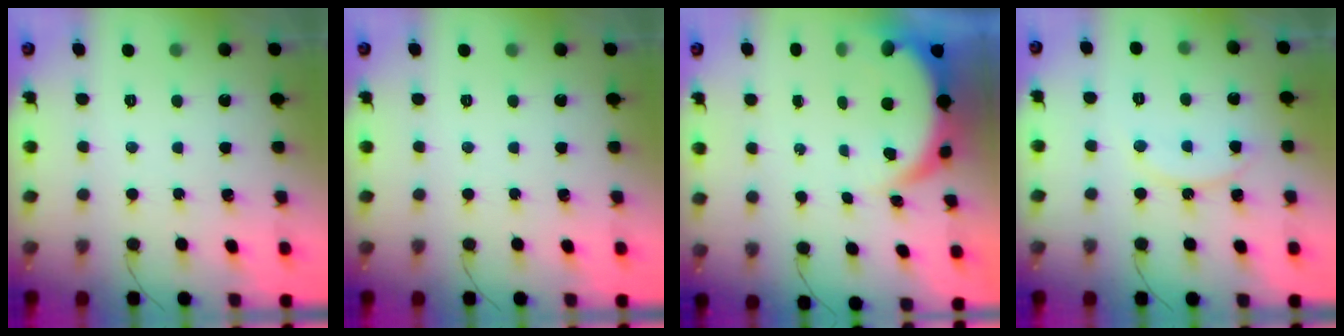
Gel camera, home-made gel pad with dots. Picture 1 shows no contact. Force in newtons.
{"total": 0.0}
{"total": 5.7, "press": 5.6, "slide": 0.9}
{"total": 10.5, "press": 10.5, "slide": 0.6}